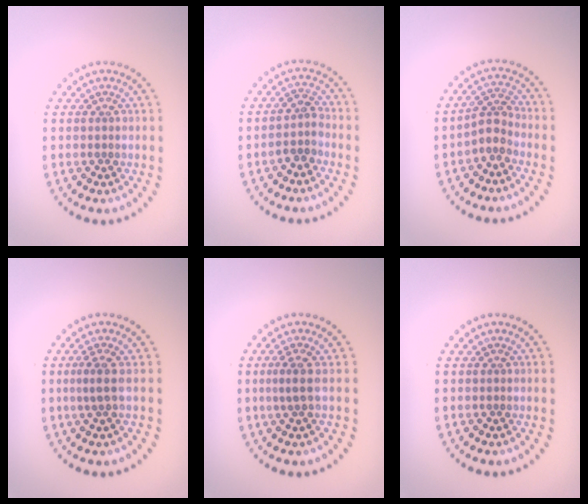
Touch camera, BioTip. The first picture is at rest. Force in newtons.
{"total": 2.0, "press": 1.6, "slide": 1.2}
{"total": 2.3, "press": 1.7, "slide": 1.6}
{"total": 1.8, "press": 1.2, "slide": 1.2}
{"total": 1.8, "press": 1.2, "slide": 1.2}
{"total": 0.0}